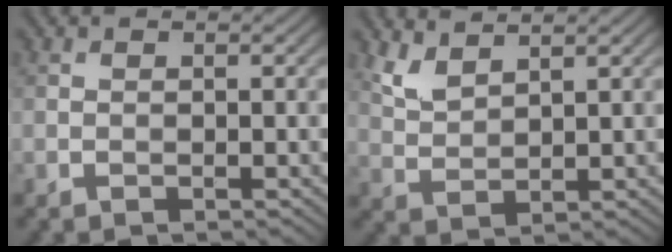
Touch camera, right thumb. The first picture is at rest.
{"total": 3.6, "force": [2.8, 1.1, 2.0], "torque": [-0.056, -0.001, 0.067]}